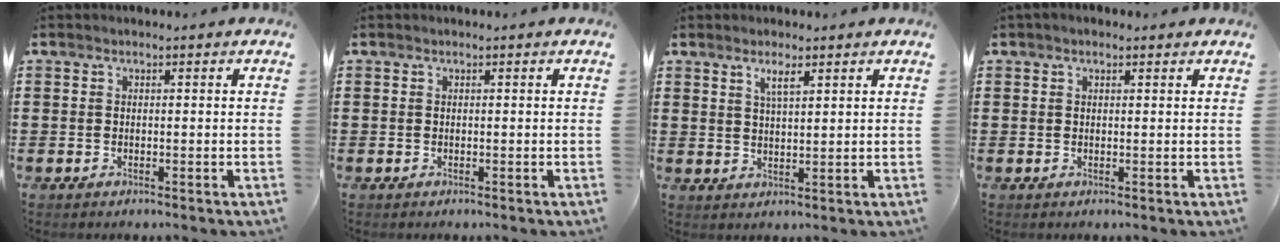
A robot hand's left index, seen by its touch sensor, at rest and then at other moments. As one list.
[{"total": 0.0}, {"total": 3.0, "force": [2.0, 0.8, 2.1], "torque": [-0.037, 0.000, 0.034]}, {"total": 0.9, "force": [0.4, 0.5, 0.6], "torque": [-0.013, 0.006, 0.007]}]